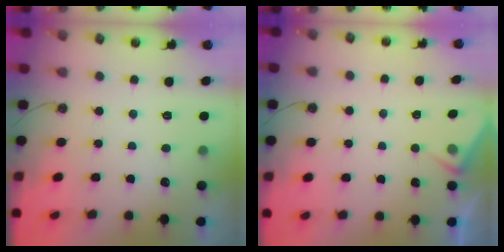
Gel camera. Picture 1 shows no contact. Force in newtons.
{"total": 3.7, "press": 3.6, "slide": 0.5}